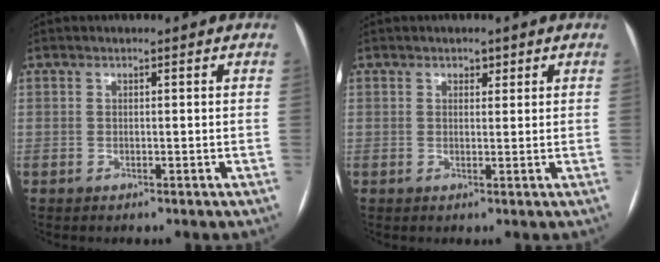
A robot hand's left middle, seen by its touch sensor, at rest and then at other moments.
{"total": 1.3, "force": [0.9, 0.8, 0.6], "torque": [-0.007, -0.001, 0.011]}